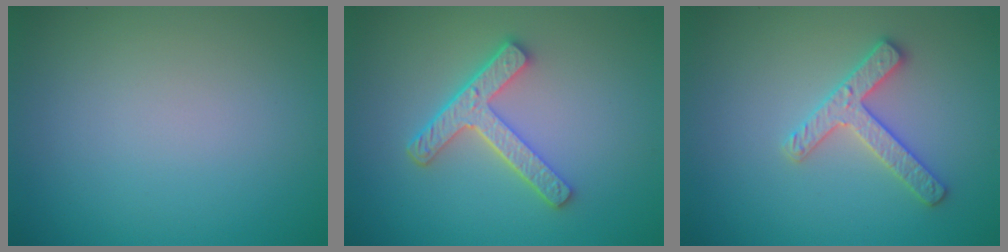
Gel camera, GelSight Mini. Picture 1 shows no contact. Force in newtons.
{"total": 4.4, "press": 3.4, "slide": 2.8}
{"total": 2.7, "press": 2.7, "slide": 0.3}